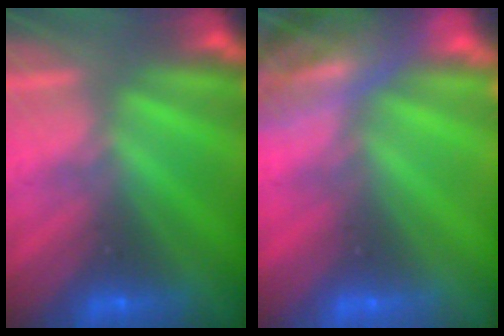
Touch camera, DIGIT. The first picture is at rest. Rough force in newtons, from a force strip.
{"total": 7.5}